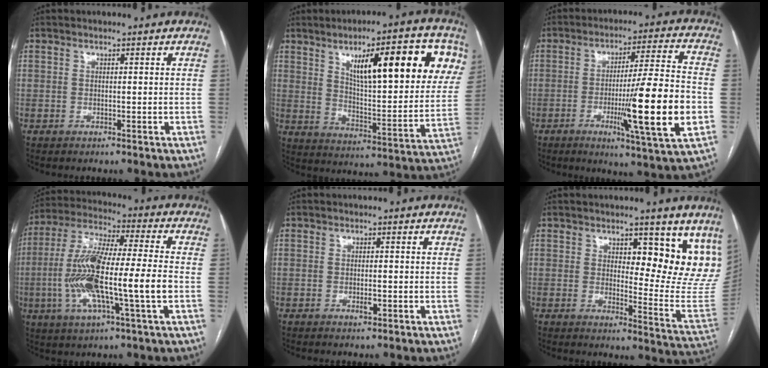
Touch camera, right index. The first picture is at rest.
{"total": 22.9, "force": [9.8, 5.5, 19.9], "torque": [-0.280, 0.018, 0.146]}
{"total": 16.7, "force": [-4.0, -0.3, 16.2], "torque": [-0.255, -0.019, -0.065]}
{"total": 16.9, "force": [-3.0, 1.5, 16.6], "torque": [-0.333, 0.000, -0.057]}
{"total": 1.3, "force": [-0.4, 0.5, 1.2], "torque": [-0.022, -0.001, -0.005]}
{"total": 13.1, "force": [8.9, 4.1, 8.7], "torque": [-0.081, -0.036, 0.095]}